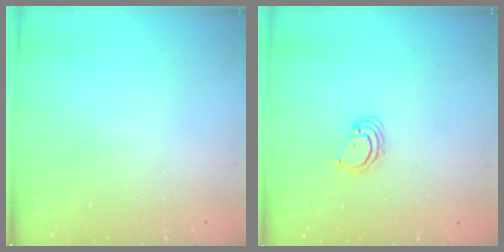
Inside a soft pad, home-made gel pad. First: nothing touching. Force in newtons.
{"total": 2.4, "press": 2.4, "slide": 0.2}